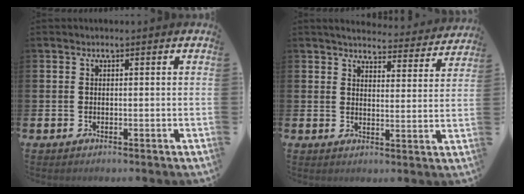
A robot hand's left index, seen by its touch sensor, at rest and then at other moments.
{"total": 4.3, "force": [4.2, 0.6, 0.7], "torque": [-0.018, -0.034, 0.068]}